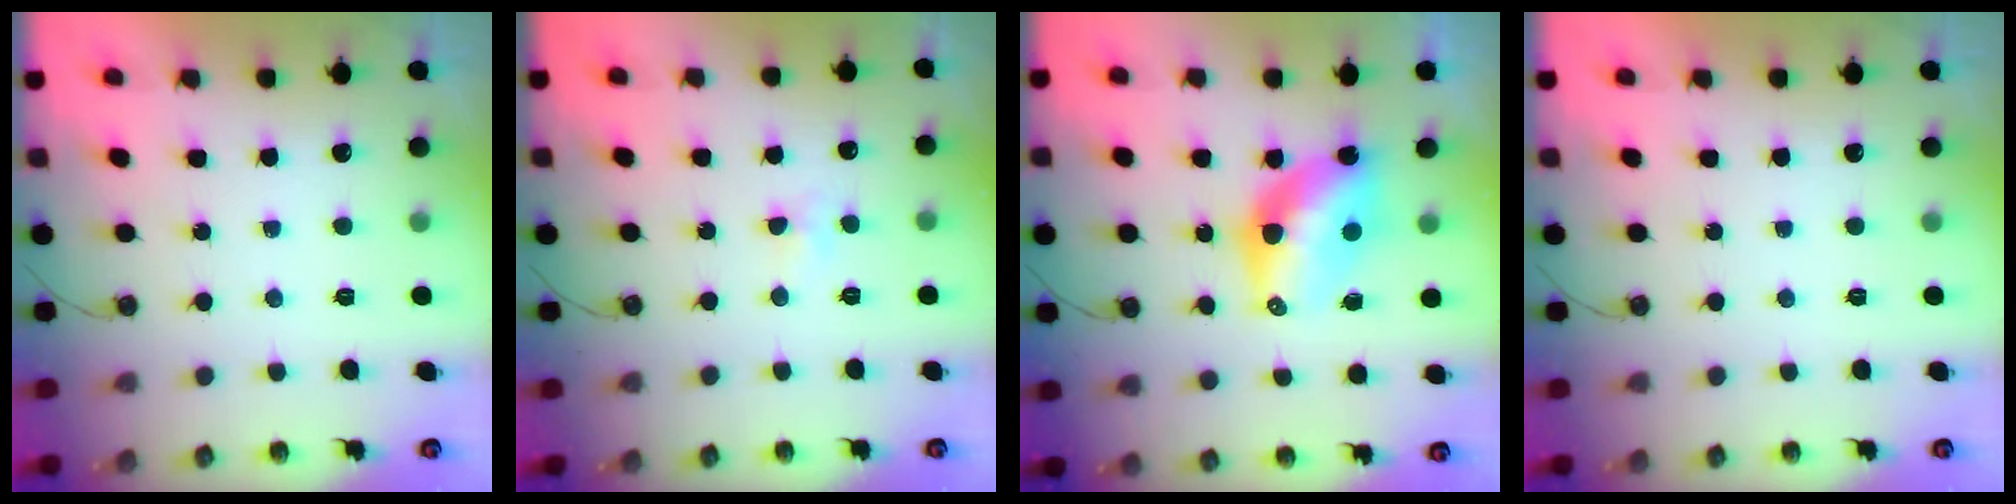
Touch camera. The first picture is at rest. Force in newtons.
{"total": 3.6, "press": 3.5, "slide": 0.4}
{"total": 11.2, "press": 11.2, "slide": 1.0}
{"total": 0.0}